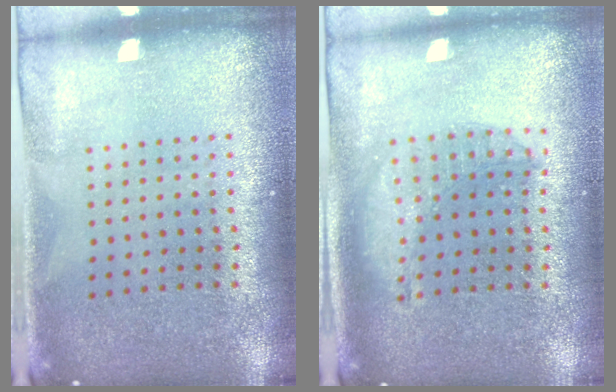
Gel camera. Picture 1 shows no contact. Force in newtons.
{"total": 1.4, "press": 1.3, "slide": 0.4}